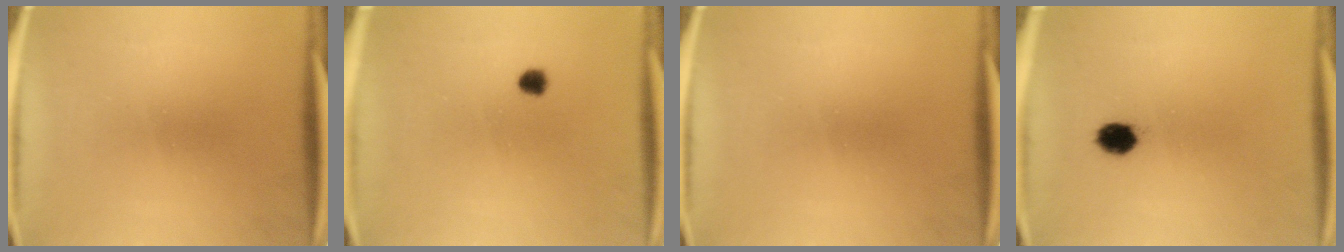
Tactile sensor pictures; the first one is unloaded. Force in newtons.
{"total": 2.3}
{"total": 0.0}
{"total": 4.0}